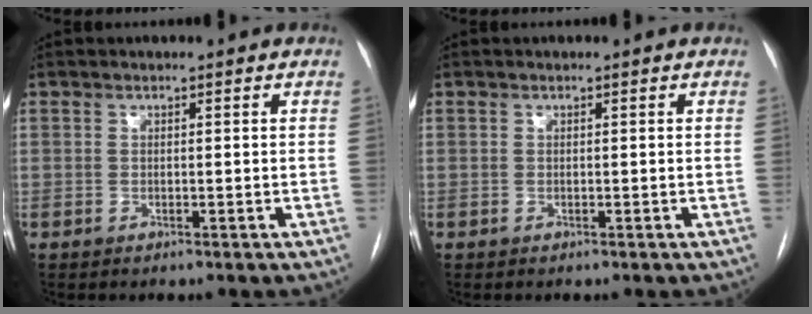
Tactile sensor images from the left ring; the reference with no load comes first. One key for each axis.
{"total": 0.0}